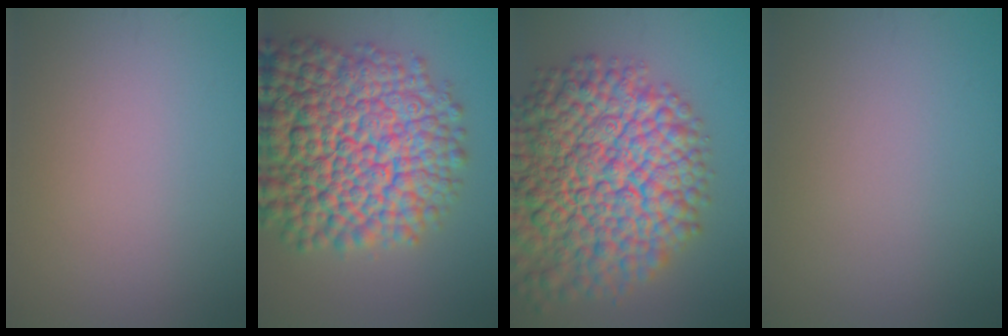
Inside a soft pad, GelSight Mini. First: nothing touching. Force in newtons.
{"total": 17.0, "press": 17.0, "slide": 0.7}
{"total": 17.1, "press": 17.1, "slide": 0.8}
{"total": 0.0}